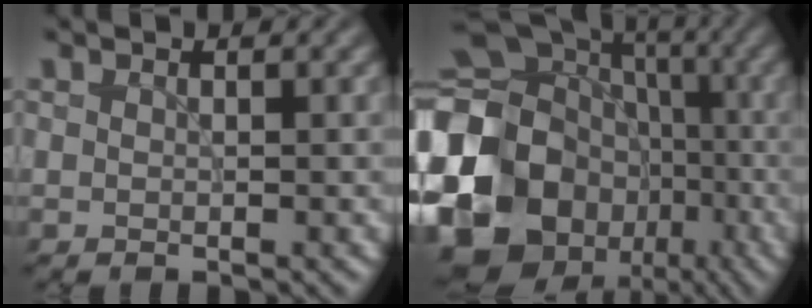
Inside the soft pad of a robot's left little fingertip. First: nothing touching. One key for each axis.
{"total": 22.9, "fx": -5.5, "fy": 19.4, "fz": 10.9, "tx": -0.226, "ty": -0.023, "tz": -0.116}